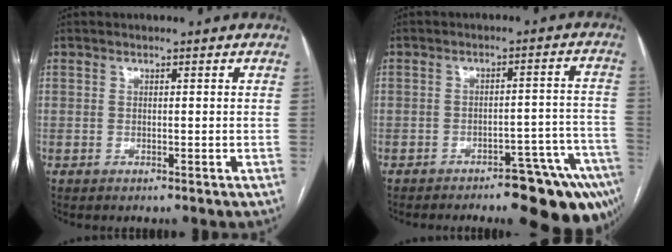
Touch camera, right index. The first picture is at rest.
{"total": 13.7, "force": [-11.2, 3.0, 7.4], "torque": [-0.010, 0.040, -0.135]}